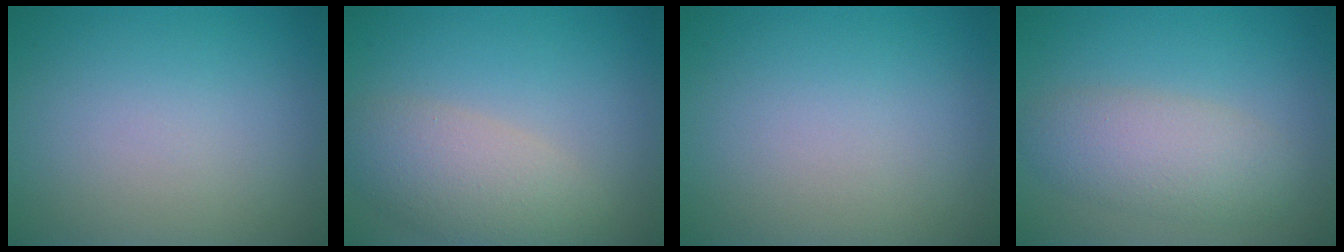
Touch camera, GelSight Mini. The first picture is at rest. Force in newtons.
{"total": 4.8, "press": 4.8, "slide": 0.4}
{"total": 0.0}
{"total": 4.1, "press": 4.1, "slide": 0.3}